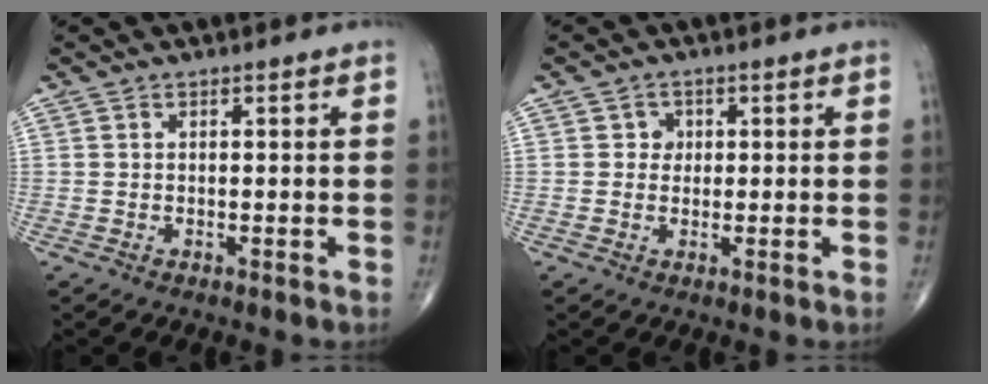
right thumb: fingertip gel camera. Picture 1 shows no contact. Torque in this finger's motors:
{"motor_torque": [-0.34, 0.17, 0.28, 0.12, 0.00]}